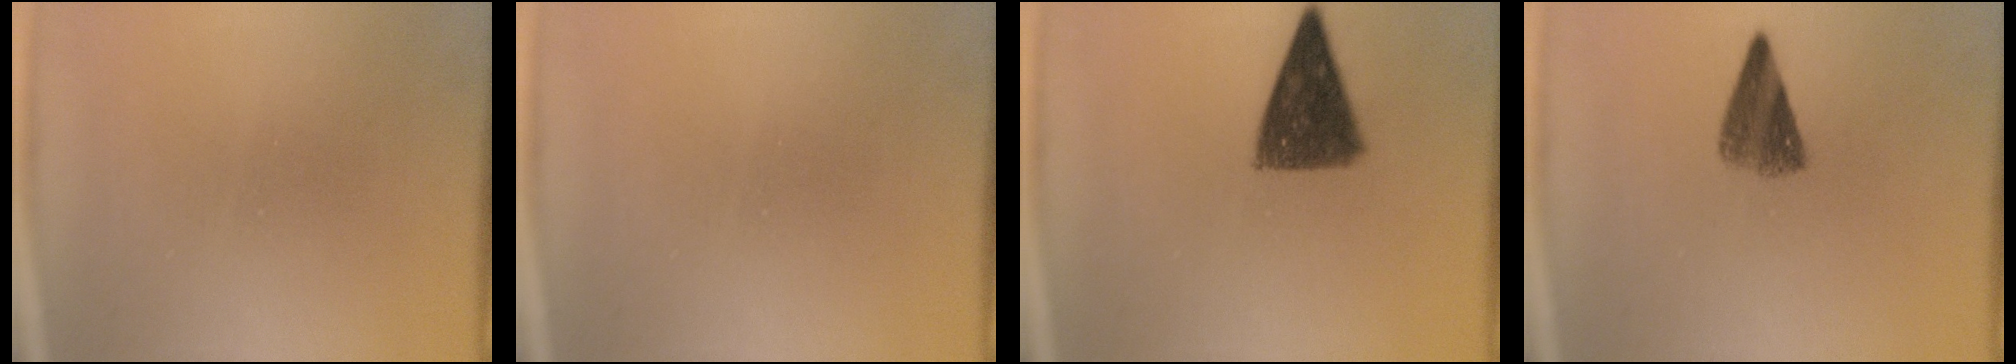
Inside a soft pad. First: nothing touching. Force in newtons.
{"total": 0.0}
{"total": 9.8}
{"total": 5.2}